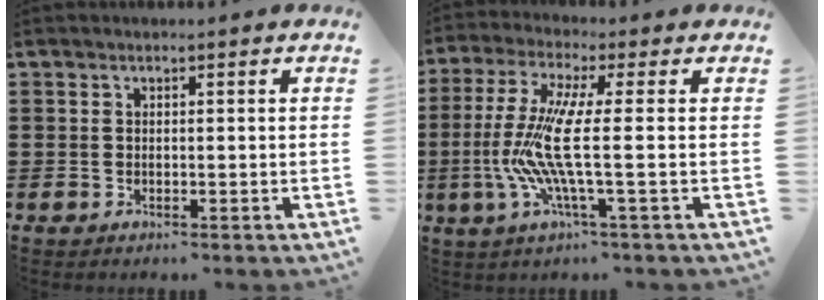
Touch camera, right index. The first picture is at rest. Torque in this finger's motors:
{"motor_torque": [2.14, 0.00, 0.79, 0.21]}